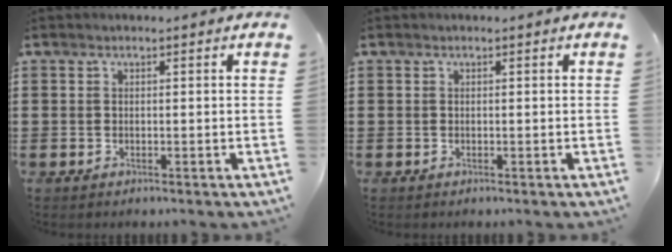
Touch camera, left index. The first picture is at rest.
{"total": 0.0}